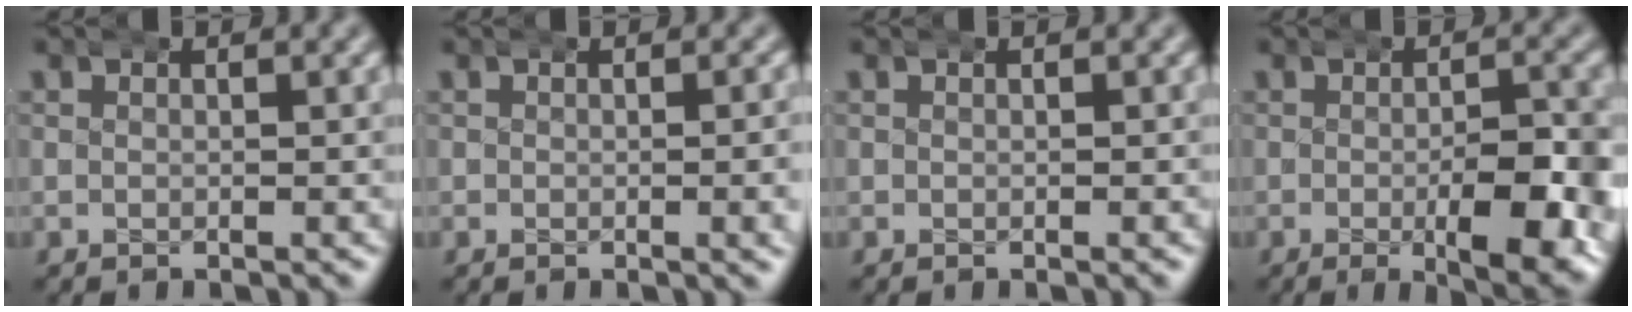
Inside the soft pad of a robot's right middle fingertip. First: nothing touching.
{"total": 0.9, "force": [0.1, 0.1, 0.9], "torque": [-0.013, 0.007, -0.001]}
{"total": 0.0}
{"total": 8.6, "force": [-2.0, 3.2, 7.8], "torque": [-0.100, -0.019, -0.022]}